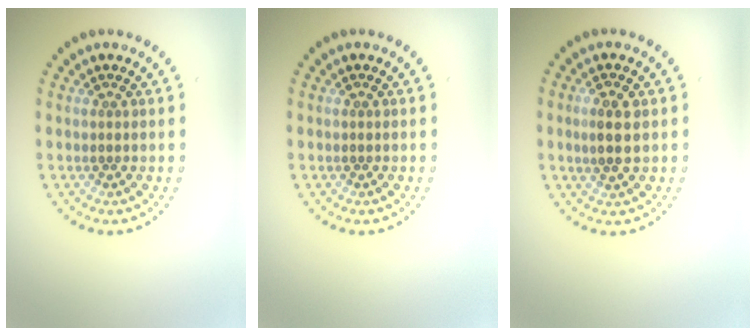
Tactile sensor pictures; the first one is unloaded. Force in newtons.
{"total": 0.0}
{"total": 2.4, "press": 2.3, "slide": 0.6}